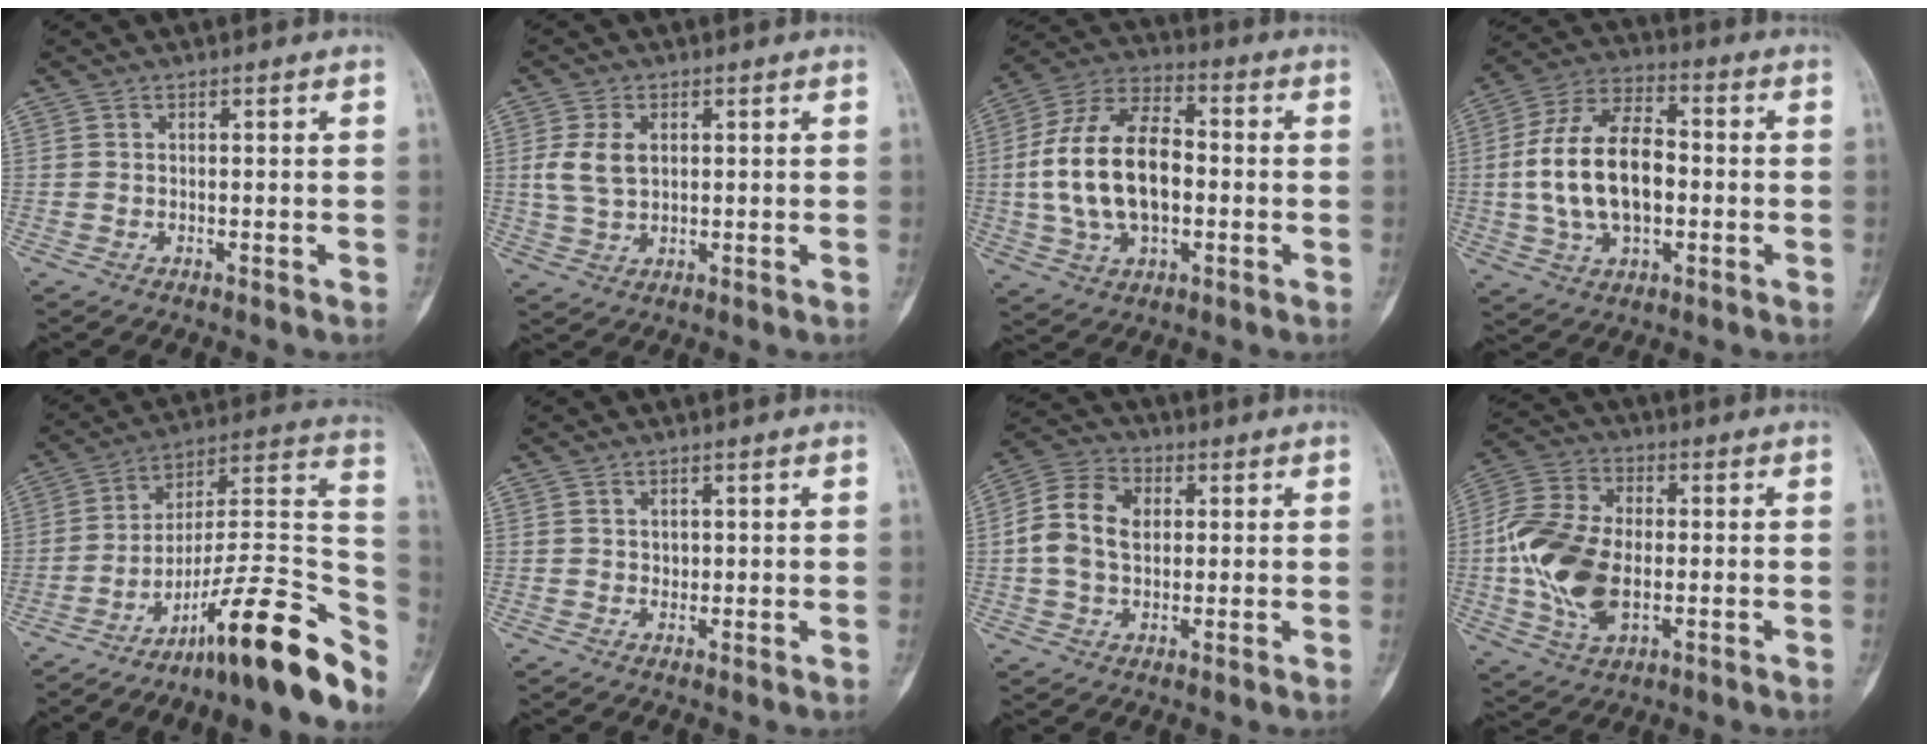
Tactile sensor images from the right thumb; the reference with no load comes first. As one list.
[{"total": 5.7, "force": [1.2, 3.5, 4.2], "torque": [-0.086, 0.001, 0.028]}, {"total": 18.5, "force": [-0.6, 10.9, 14.9], "torque": [-0.276, 0.027, -0.010]}, {"total": 17.3, "force": [-0.7, 10.1, 14.0], "torque": [-0.256, 0.027, -0.012]}, {"total": 23.3, "force": [-15.3, 4.2, 17.0], "torque": [-0.195, 0.114, -0.238]}, {"total": 0.8, "force": [0.3, 0.7, 0.3], "torque": [0.001, 0.001, 0.006]}, {"total": 9.6, "force": [0.7, 6.8, 6.7], "torque": [-0.127, 0.024, 0.010]}, {"total": 15.2, "force": [-1.8, 9.0, 12.1], "torque": [-0.247, 0.012, -0.031]}]